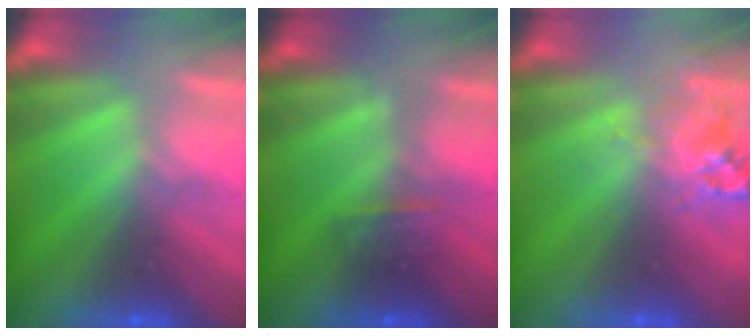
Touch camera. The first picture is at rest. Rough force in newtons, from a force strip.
{"total": 2.6}
{"total": 2.5}